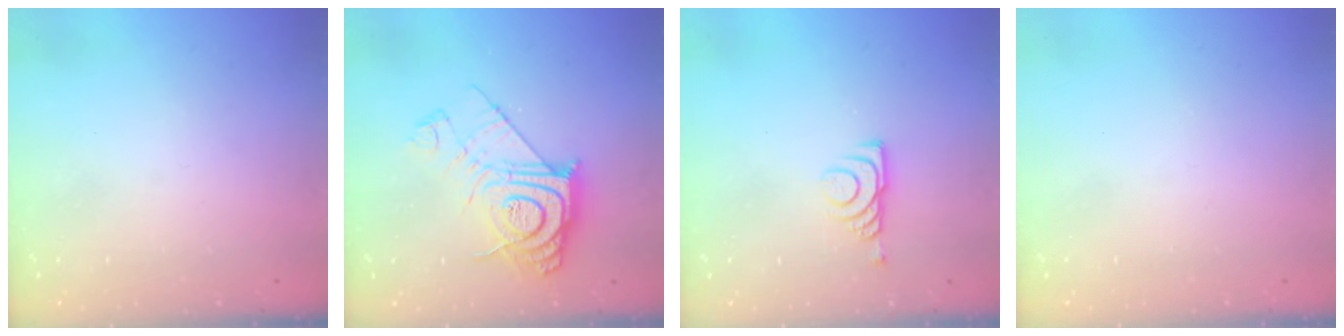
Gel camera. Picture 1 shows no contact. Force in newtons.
{"total": 14.6, "press": 14.5, "slide": 1.2}
{"total": 6.3, "press": 6.3, "slide": 0.9}
{"total": 1.5, "press": 1.5, "slide": 0.1}